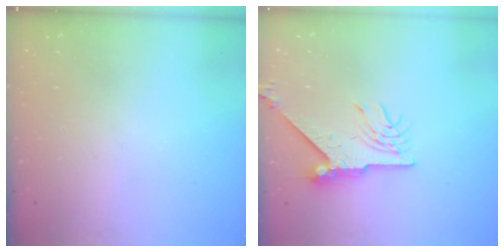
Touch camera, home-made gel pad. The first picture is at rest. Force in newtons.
{"total": 8.3, "press": 8.3, "slide": 1.0}